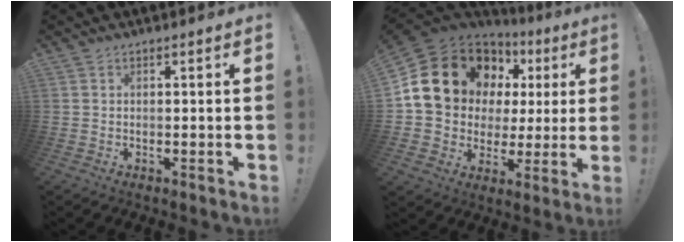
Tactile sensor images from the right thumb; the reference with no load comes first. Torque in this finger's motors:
{"motor_torque": [2.49, 2.51, 1.06, -0.83, 0.35]}